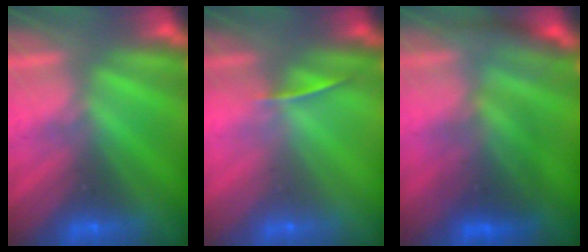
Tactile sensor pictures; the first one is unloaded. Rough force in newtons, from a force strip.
{"total": 1.3}
{"total": 2.5}